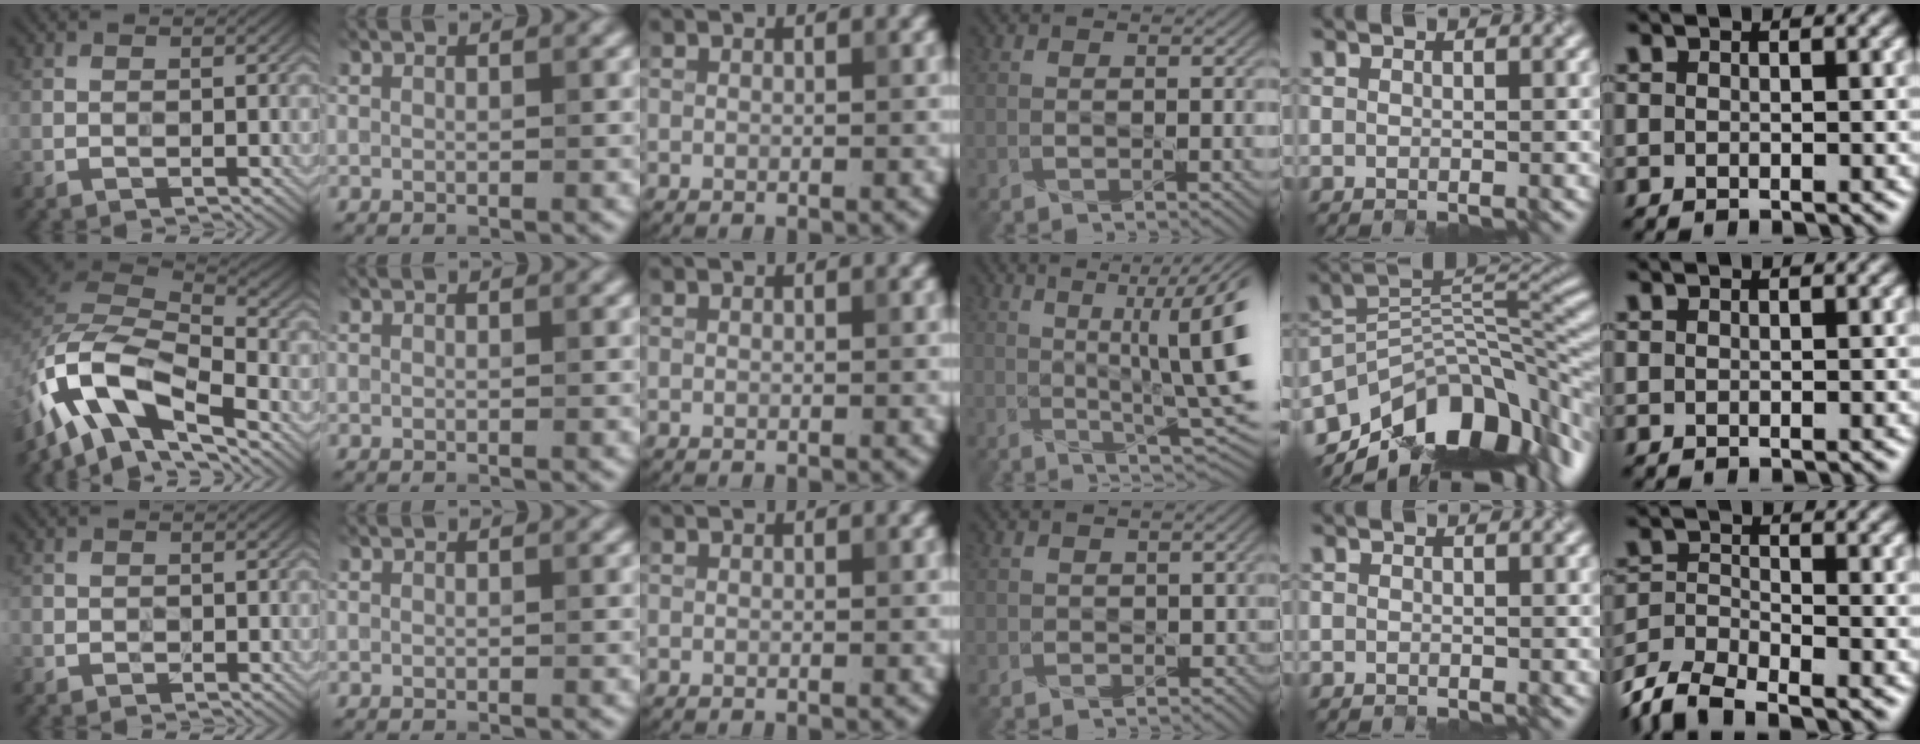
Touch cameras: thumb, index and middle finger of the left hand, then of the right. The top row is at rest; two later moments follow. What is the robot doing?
{"motion": "close", "object": "stapler"}